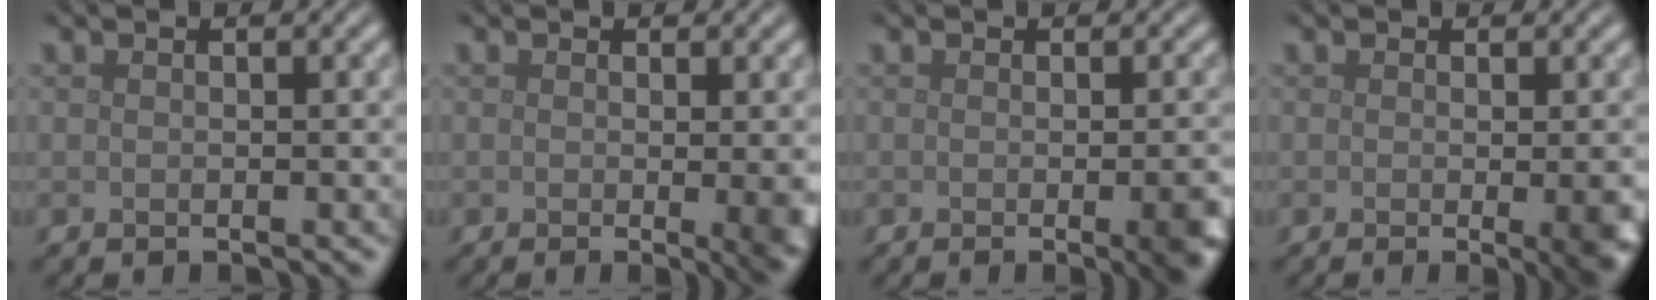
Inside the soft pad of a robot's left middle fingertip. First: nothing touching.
{"total": 5.0, "force": [-0.4, 1.8, 4.7], "torque": [-0.038, -0.009, -0.003]}
{"total": 4.4, "force": [-1.0, 1.5, 4.1], "torque": [-0.038, -0.006, -0.008]}
{"total": 4.0, "force": [-0.7, 1.2, 3.8], "torque": [-0.039, -0.008, -0.008]}